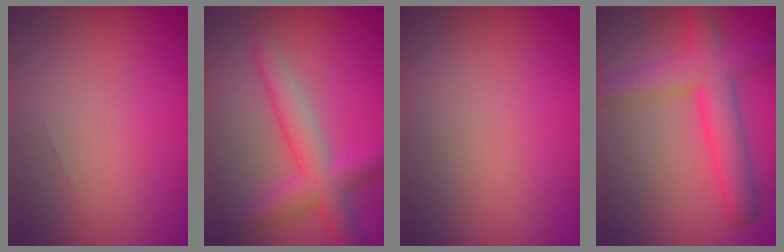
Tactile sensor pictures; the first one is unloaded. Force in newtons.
{"total": 4.7, "press": 4.7, "slide": 0.1}
{"total": 0.0}
{"total": 6.1, "press": 6.1, "slide": 0.2}